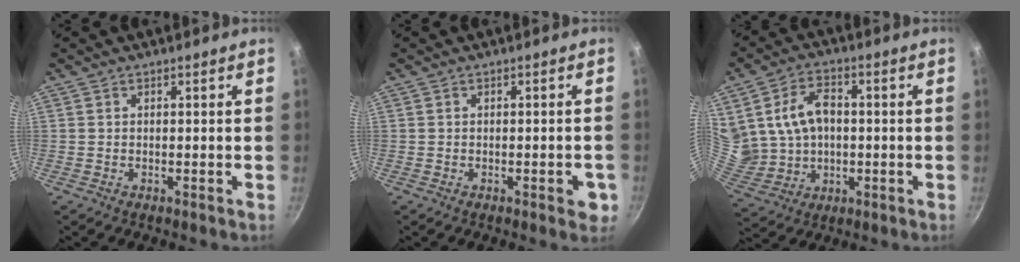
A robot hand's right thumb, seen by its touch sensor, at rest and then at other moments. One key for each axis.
{"total": 3.2, "fx": -1.2, "fy": 1.2, "fz": 2.7, "tx": -0.023, "ty": 0.002, "tz": -0.017}
{"total": 14.5, "fx": 2.0, "fy": 11.0, "fz": 9.2, "tx": -0.163, "ty": 0.004, "tz": 0.054}